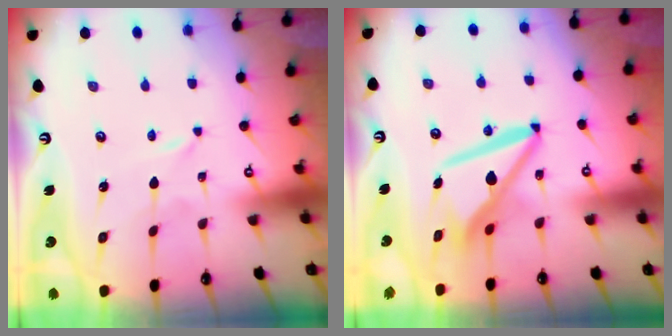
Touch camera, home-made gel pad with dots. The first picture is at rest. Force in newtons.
{"total": 12.2, "press": 12.1, "slide": 1.5}